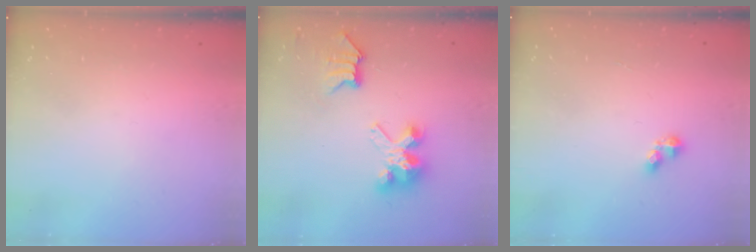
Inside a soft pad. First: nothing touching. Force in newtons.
{"total": 7.2, "press": 7.2, "slide": 0.2}
{"total": 2.8, "press": 2.8, "slide": 0.4}